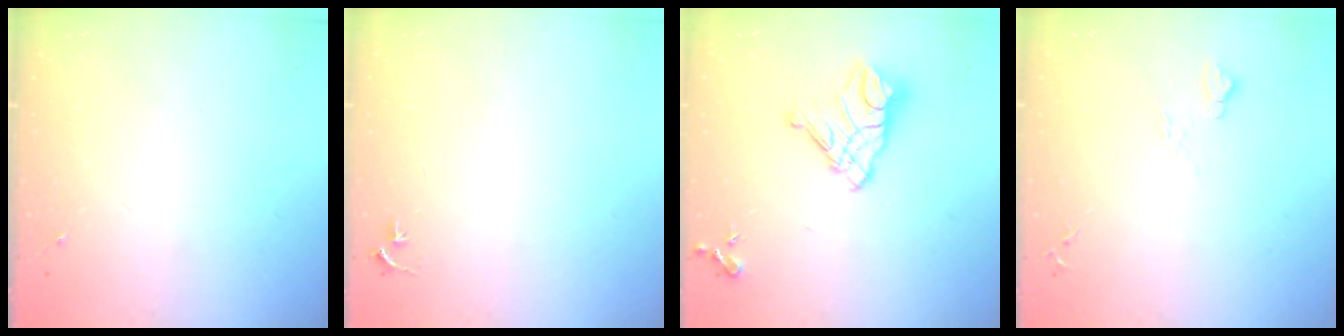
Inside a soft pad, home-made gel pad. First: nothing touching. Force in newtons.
{"total": 2.9, "press": 2.9, "slide": 0.2}
{"total": 14.4, "press": 14.3, "slide": 1.9}
{"total": 5.8, "press": 5.8, "slide": 0.8}